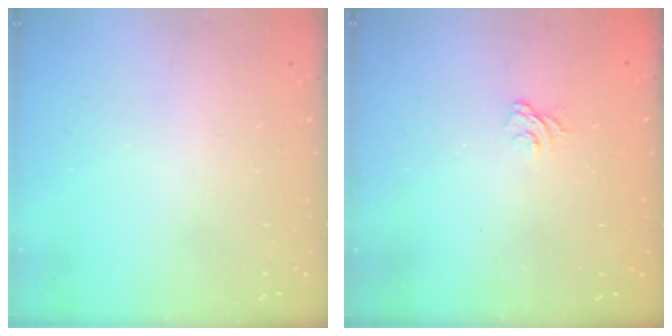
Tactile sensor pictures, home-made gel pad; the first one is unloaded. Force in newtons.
{"total": 3.9, "press": 3.6, "slide": 1.3}